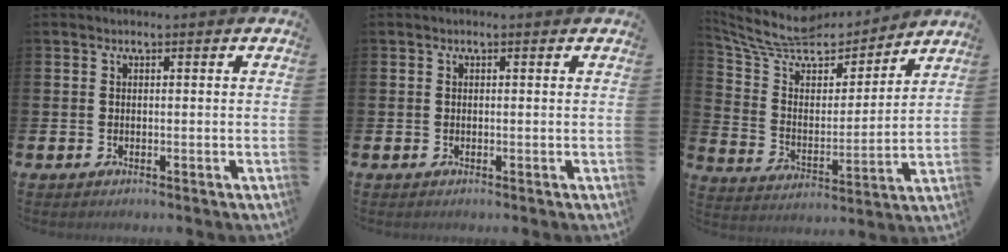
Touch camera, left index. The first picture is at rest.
{"total": 0.0}
{"total": 9.3, "force": [8.2, 3.6, 2.6], "torque": [-0.100, -0.059, 0.142]}